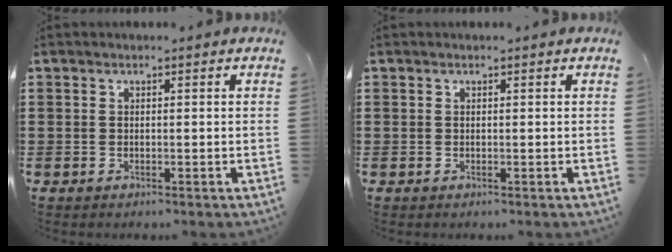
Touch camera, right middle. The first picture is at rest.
{"total": 0.0}